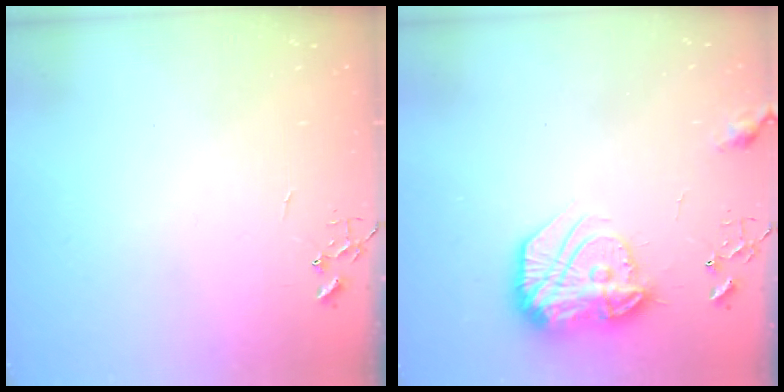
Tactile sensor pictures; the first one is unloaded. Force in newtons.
{"total": 18.4, "press": 18.3, "slide": 1.4}